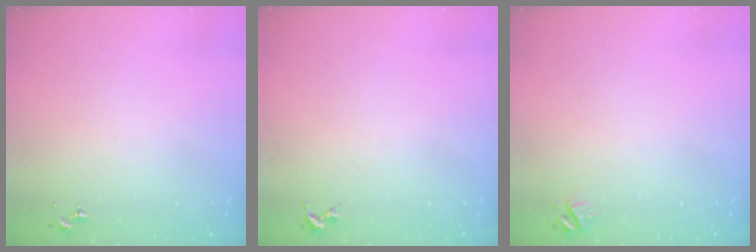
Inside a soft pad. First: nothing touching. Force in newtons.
{"total": 0.0}
{"total": 4.0, "press": 3.9, "slide": 0.4}